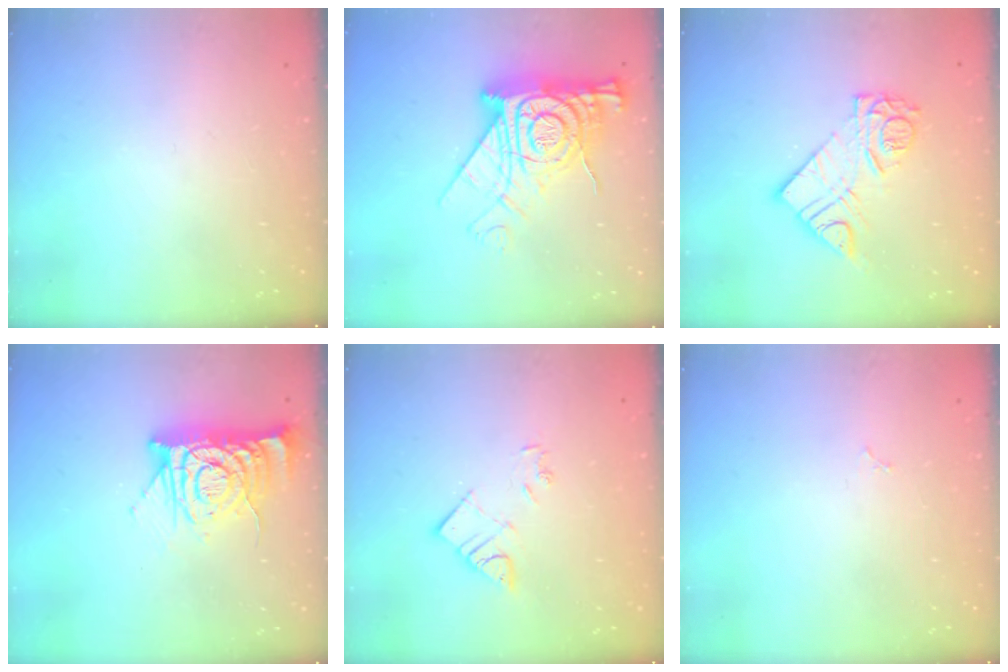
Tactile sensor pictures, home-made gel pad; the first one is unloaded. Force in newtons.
{"total": 19.1, "press": 19.0, "slide": 1.8}
{"total": 11.2, "press": 11.2, "slide": 1.0}
{"total": 11.3, "press": 11.3, "slide": 1.3}
{"total": 7.2, "press": 7.2, "slide": 0.7}
{"total": 2.9, "press": 2.9, "slide": 0.4}